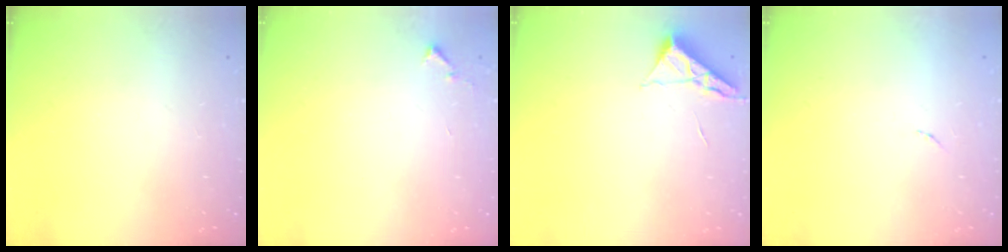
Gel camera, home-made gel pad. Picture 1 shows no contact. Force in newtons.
{"total": 5.8, "press": 5.8, "slide": 0.4}
{"total": 3.8, "press": 3.8, "slide": 0.5}
{"total": 3.3, "press": 3.3, "slide": 0.1}